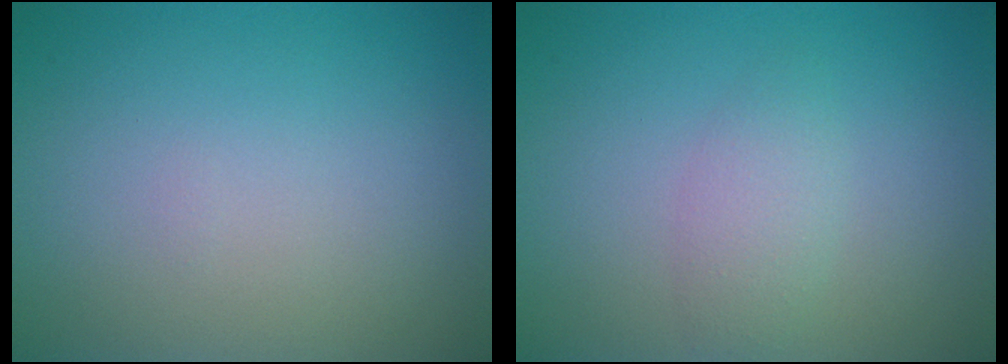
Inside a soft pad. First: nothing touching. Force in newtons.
{"total": 1.8, "press": 1.8, "slide": 0.1}